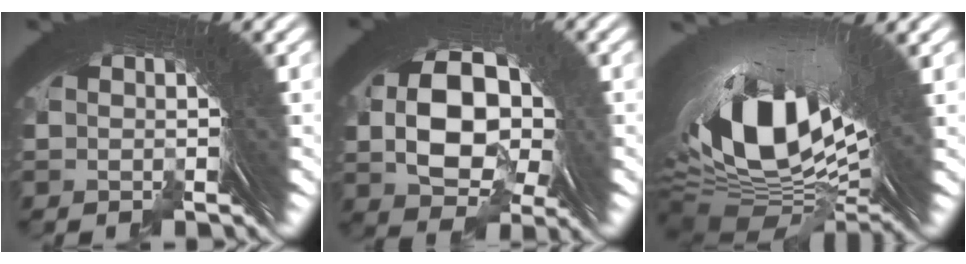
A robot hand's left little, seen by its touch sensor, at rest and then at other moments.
{"total": 10.1, "force": [0.2, 7.6, 6.6], "torque": [-0.127, -0.026, 0.010]}
{"total": 11.0, "force": [-0.3, 5.8, 9.3], "torque": [-0.177, -0.035, 0.016]}